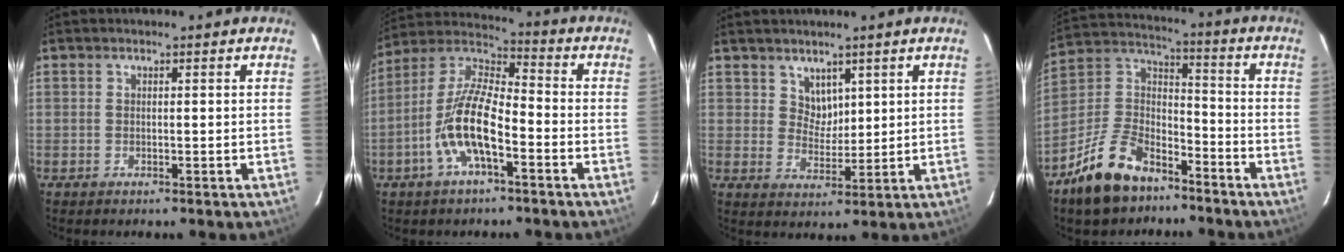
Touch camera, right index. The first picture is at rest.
{"total": 13.0, "force": [-5.2, 4.3, 11.1], "torque": [-0.232, 0.002, -0.106]}
{"total": 3.9, "force": [2.6, 2.9, 0.9], "torque": [-0.006, 0.003, 0.051]}
{"total": 16.1, "force": [-10.5, 8.5, 8.7], "torque": [-0.188, 0.024, -0.179]}